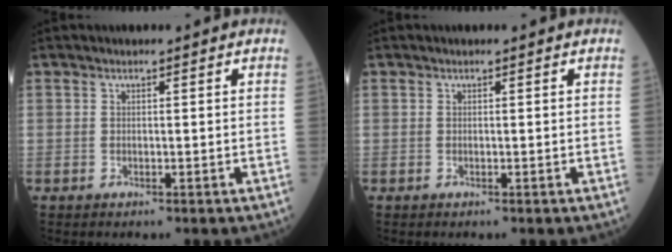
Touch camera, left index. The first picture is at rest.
{"total": 0.0}